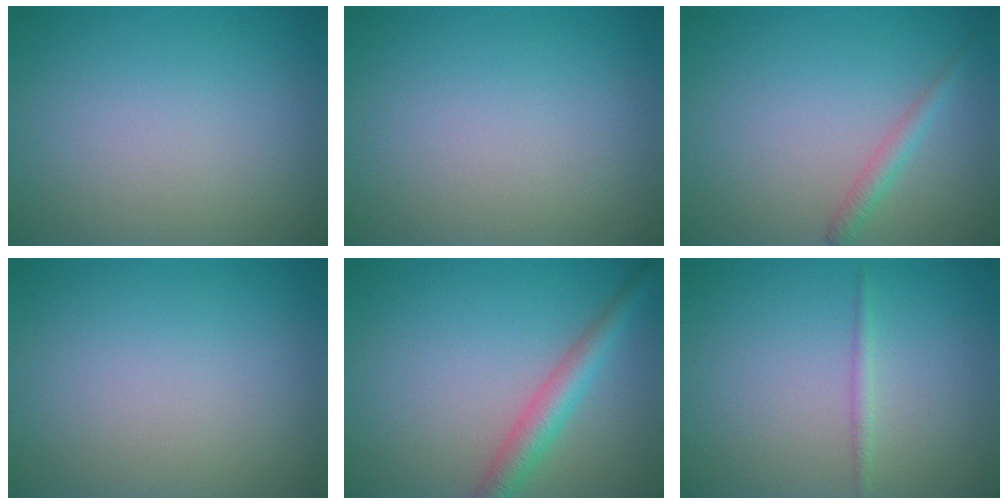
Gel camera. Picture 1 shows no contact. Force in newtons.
{"total": 0.0}
{"total": 1.4, "press": 1.4, "slide": 0.0}
{"total": 0.0}
{"total": 3.3, "press": 3.3, "slide": 0.1}
{"total": 0.9, "press": 0.9, "slide": 0.0}